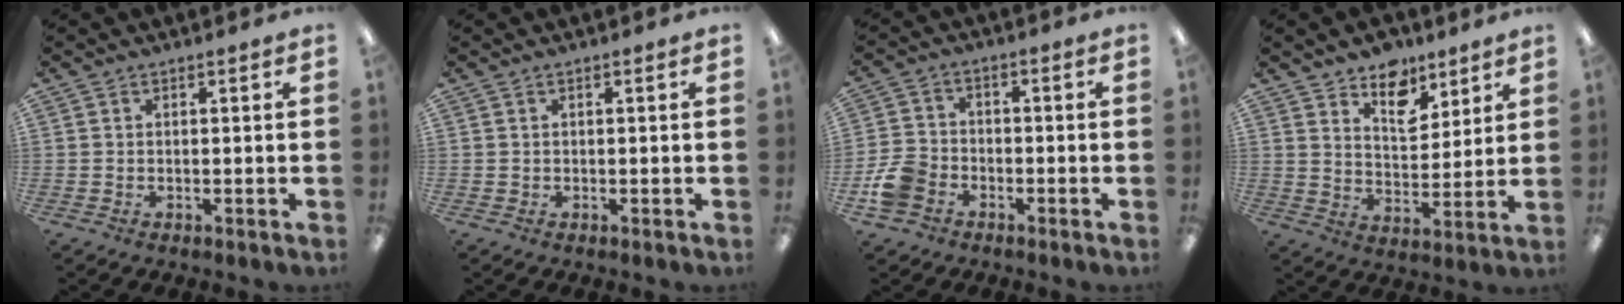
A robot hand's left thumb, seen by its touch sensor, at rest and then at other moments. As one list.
[{"total": 0.0}, {"total": 7.2, "force": [-3.6, 5.3, 3.4], "torque": [-0.076, 0.021, -0.067]}, {"total": 9.8, "force": [7.4, 5.3, 3.6], "torque": [-0.041, -0.051, 0.132]}]